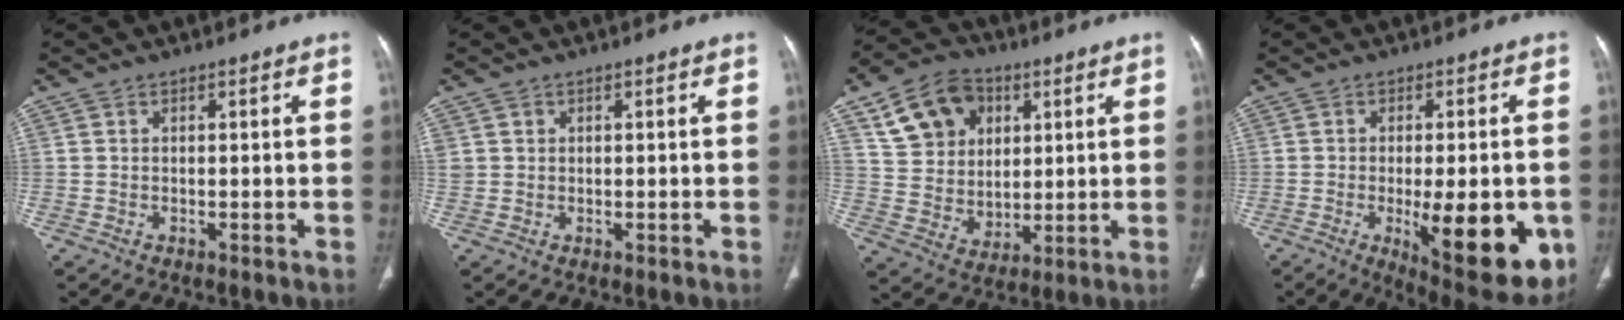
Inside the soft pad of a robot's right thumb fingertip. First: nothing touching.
{"total": 2.0, "force": [0.7, 1.8, 0.5], "torque": [0.003, 0.001, 0.016]}
{"total": 15.0, "force": [6.2, 11.6, 7.2], "torque": [-0.092, -0.012, 0.114]}
{"total": 18.8, "force": [-5.0, 6.7, 16.9], "torque": [-0.182, -0.017, -0.046]}